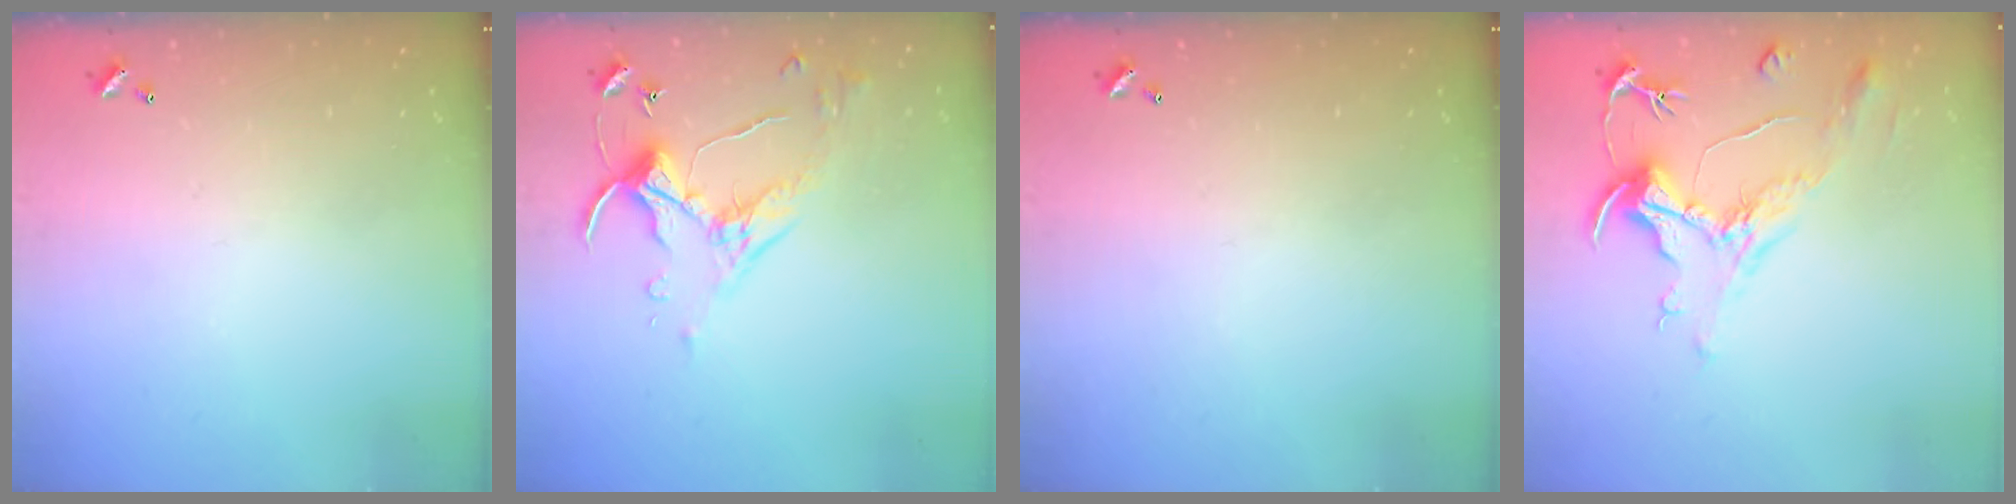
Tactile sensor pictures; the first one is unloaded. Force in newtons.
{"total": 4.8, "press": 4.7, "slide": 1.0}
{"total": 0.0}
{"total": 2.2, "press": 1.7, "slide": 1.3}